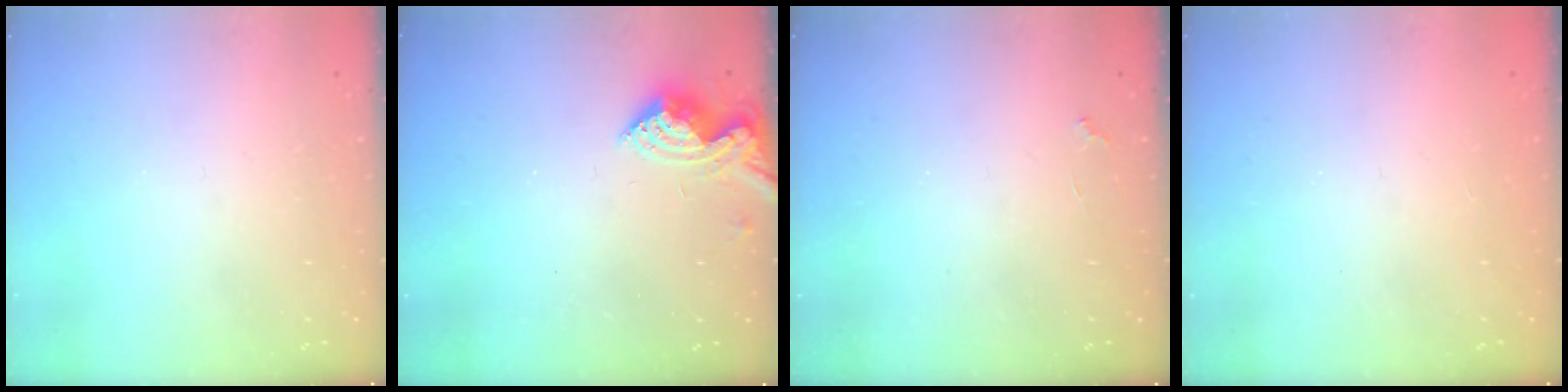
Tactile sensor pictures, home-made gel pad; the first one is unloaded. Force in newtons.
{"total": 9.2, "press": 9.1, "slide": 0.6}
{"total": 2.0, "press": 1.9, "slide": 0.4}
{"total": 0.9, "press": 0.9, "slide": 0.1}